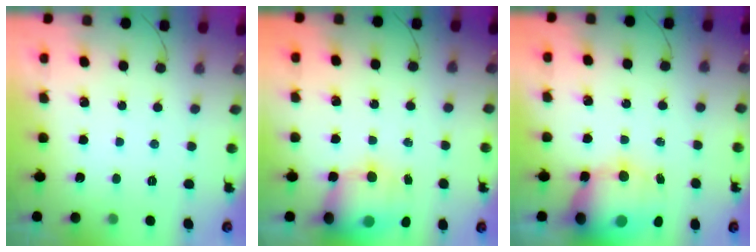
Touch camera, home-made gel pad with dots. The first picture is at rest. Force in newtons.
{"total": 11.8, "press": 11.3, "slide": 3.2}
{"total": 12.4, "press": 12.1, "slide": 2.8}